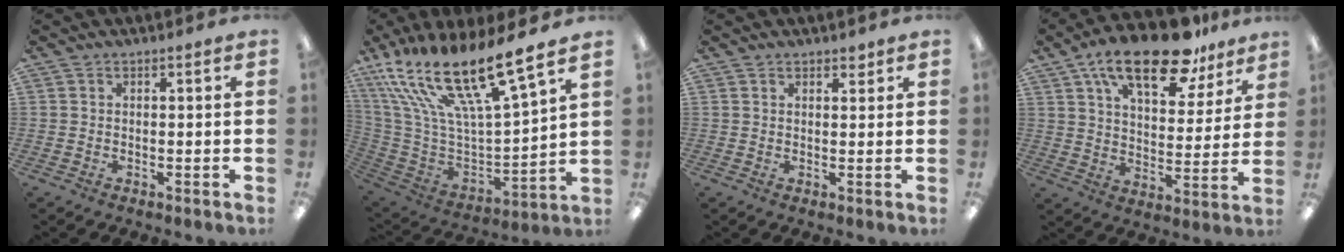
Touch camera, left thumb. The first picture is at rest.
{"total": 23.2, "force": [18.0, 4.7, 13.9], "torque": [-0.254, -0.126, 0.300]}
{"total": 1.8, "force": [1.5, 0.8, 0.6], "torque": [0.004, -0.006, 0.024]}
{"total": 20.0, "force": [13.6, 7.9, 12.4], "torque": [-0.199, -0.070, 0.228]}